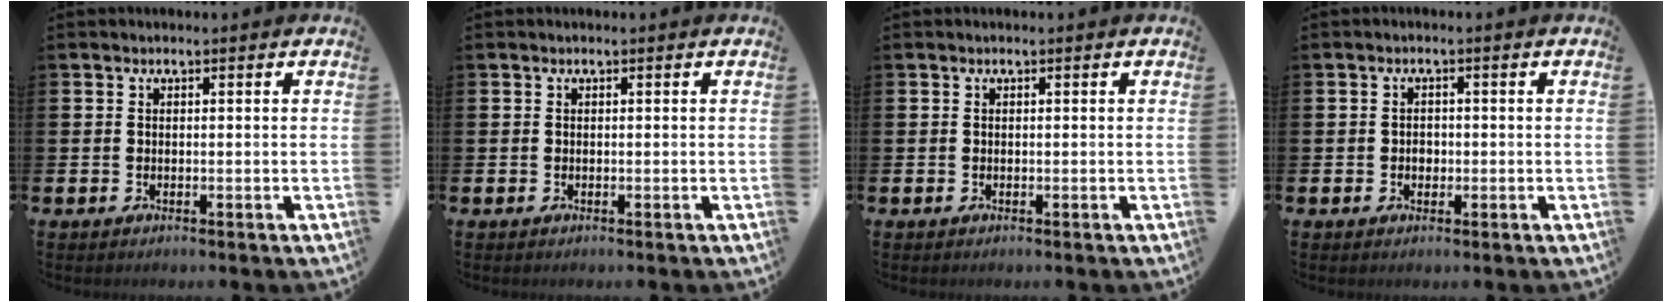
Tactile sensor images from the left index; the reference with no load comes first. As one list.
[{"total": 0.0}, {"total": 0.0}, {"total": 1.5, "force": [-0.2, 1.2, 0.8], "torque": [-0.008, 0.005, -0.007]}]